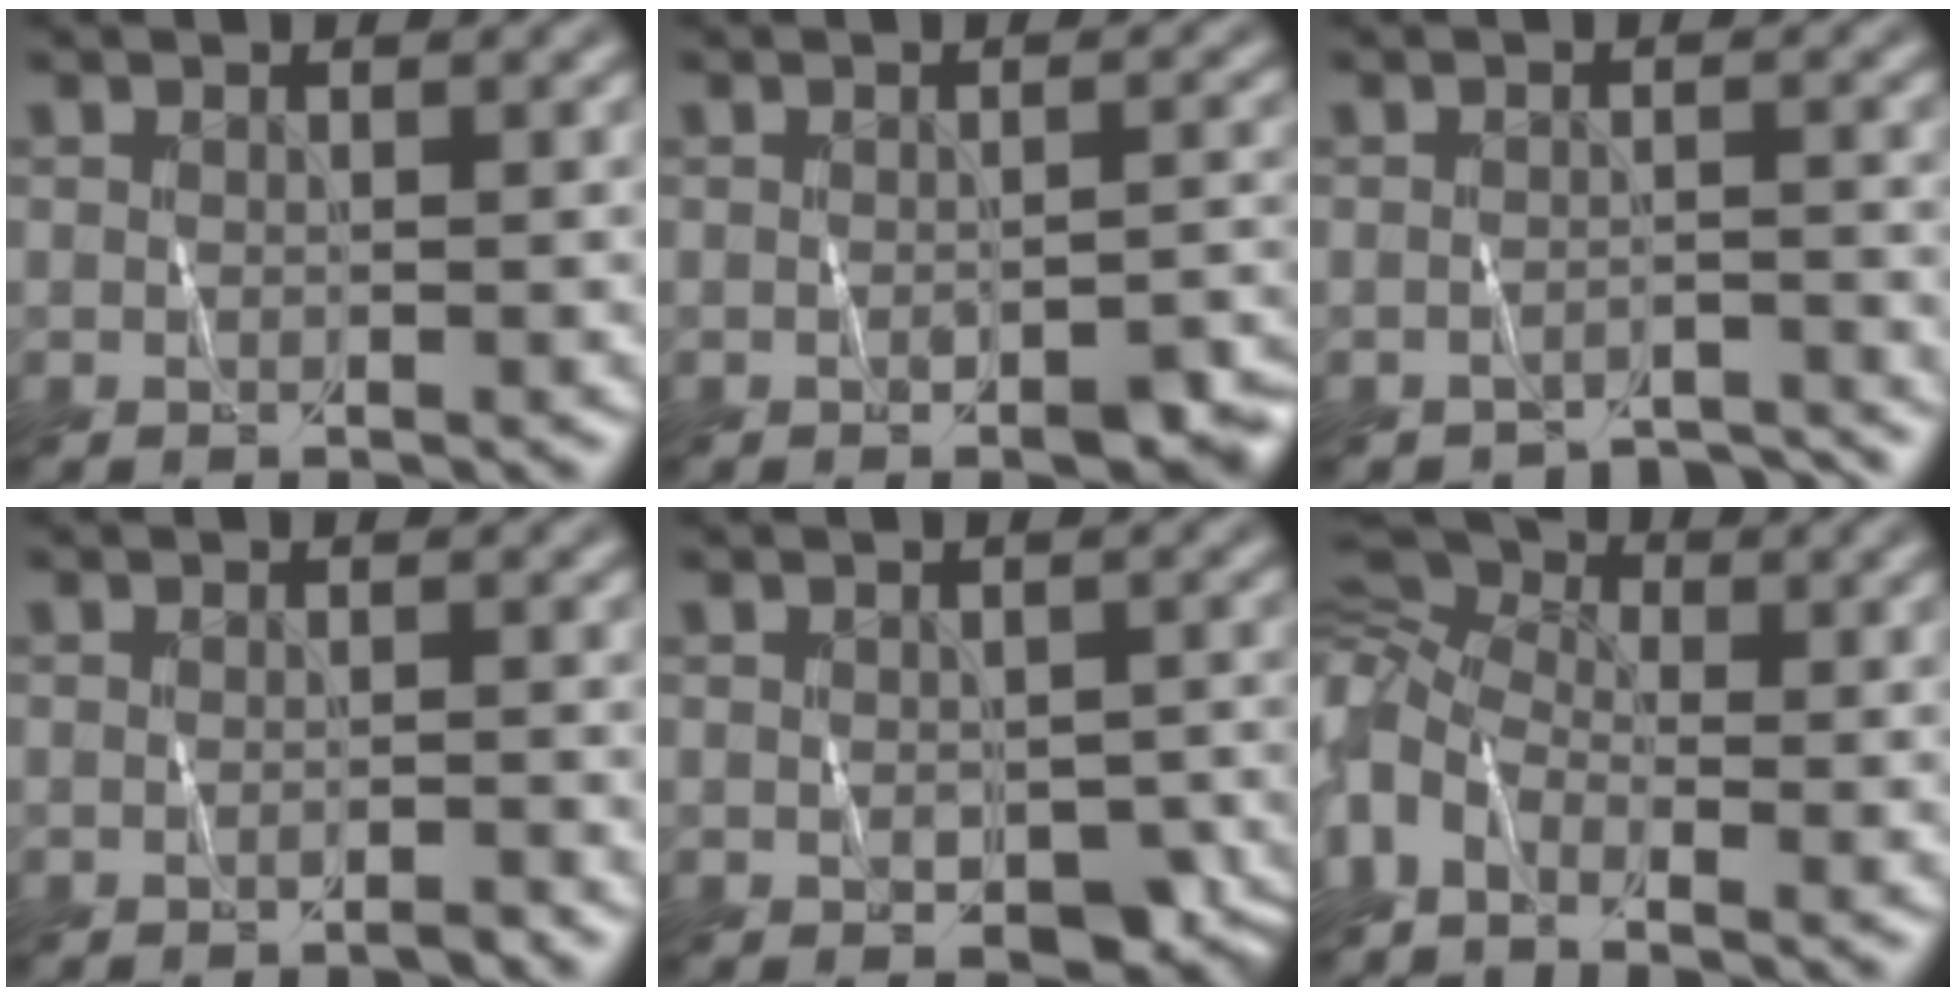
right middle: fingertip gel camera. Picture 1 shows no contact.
{"total": 2.6, "force": [-1.3, 1.2, 1.9], "torque": [-0.029, 0.003, -0.015]}
{"total": 3.4, "force": [-3.3, 0.6, 0.4], "torque": [-0.002, -0.002, -0.042]}
{"total": 0.8, "force": [-0.6, 0.1, 0.5], "torque": [-0.006, 0.004, -0.011]}
{"total": 4.0, "force": [-1.3, 2.6, 2.8], "torque": [-0.031, -0.011, -0.011]}
{"total": 7.0, "force": [-1.2, 4.2, 5.4], "torque": [-0.133, 0.008, -0.036]}